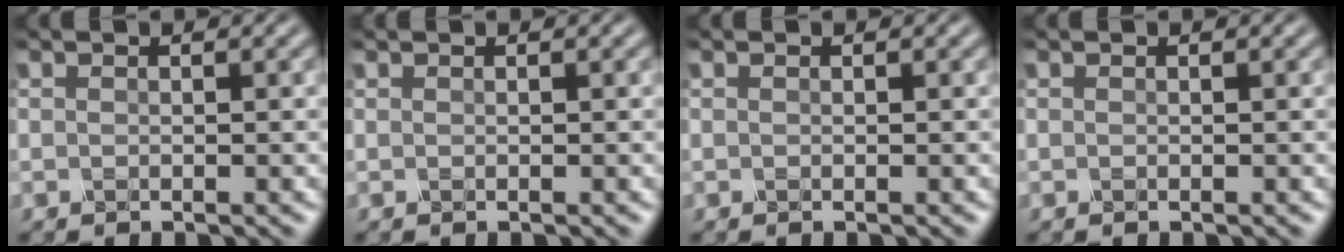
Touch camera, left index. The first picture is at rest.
{"total": 0.0}
{"total": 0.0}
{"total": 0.0}